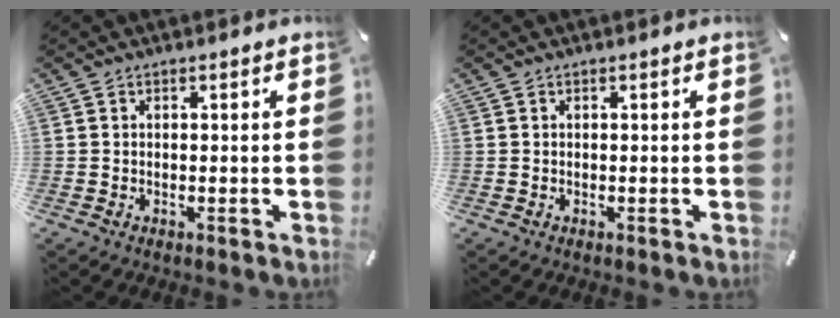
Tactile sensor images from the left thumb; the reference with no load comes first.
{"total": 0.0}